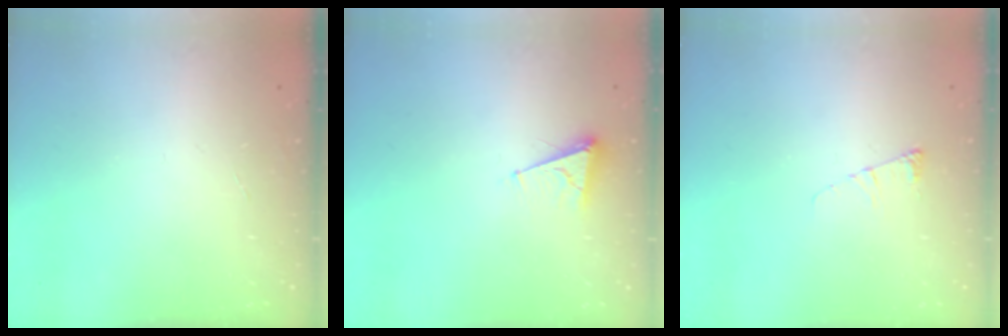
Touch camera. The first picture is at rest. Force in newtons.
{"total": 4.4, "press": 4.4, "slide": 0.6}
{"total": 4.1, "press": 4.0, "slide": 0.5}